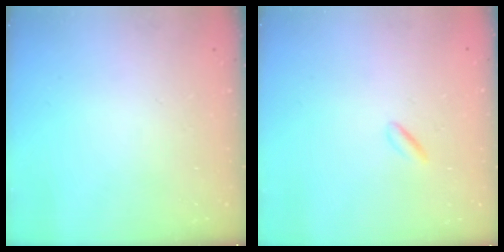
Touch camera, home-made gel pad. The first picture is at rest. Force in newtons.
{"total": 0.9, "press": 0.6, "slide": 0.7}